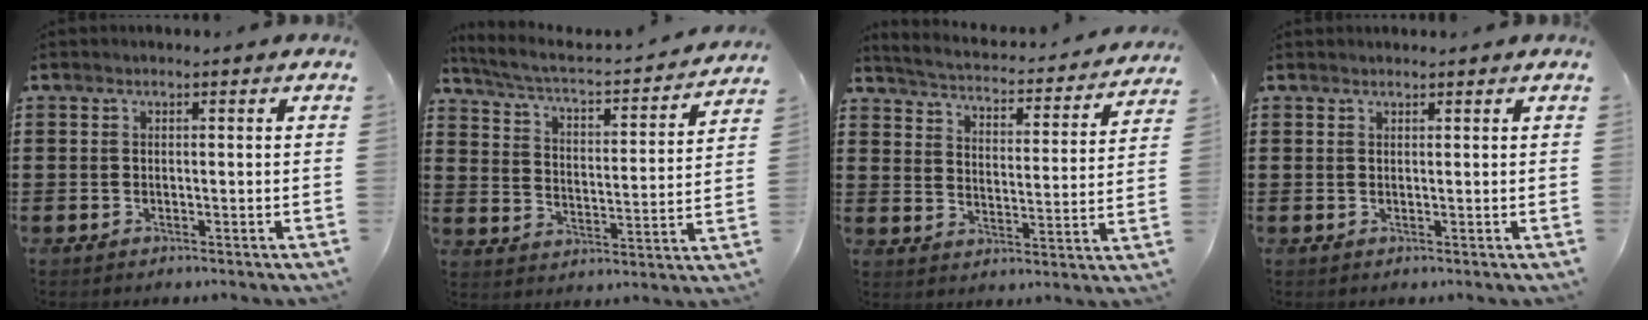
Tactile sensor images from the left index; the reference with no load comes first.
{"total": 3.2, "force": [2.9, 0.2, 1.5], "torque": [-0.048, -0.032, 0.037]}
{"total": 2.7, "force": [2.6, -0.1, 0.3], "torque": [-0.026, -0.031, 0.034]}
{"total": 0.8, "force": [0.8, 0.1, 0.1], "torque": [-0.003, 0.000, 0.016]}